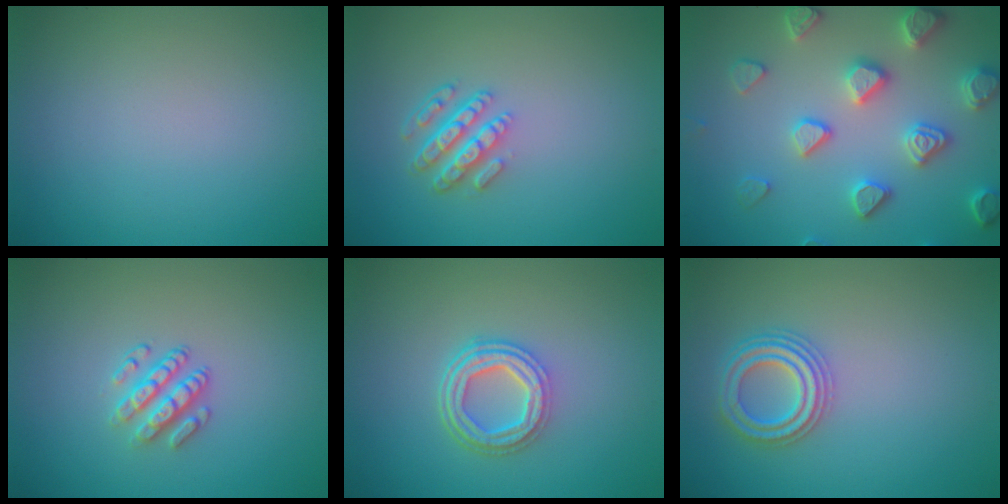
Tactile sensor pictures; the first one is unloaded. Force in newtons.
{"total": 4.2, "press": 3.1, "slide": 2.9}
{"total": 4.7, "press": 4.7, "slide": 0.9}
{"total": 2.3, "press": 1.9, "slide": 1.4}
{"total": 4.3, "press": 3.3, "slide": 2.9}
{"total": 3.3, "press": 3.2, "slide": 0.7}